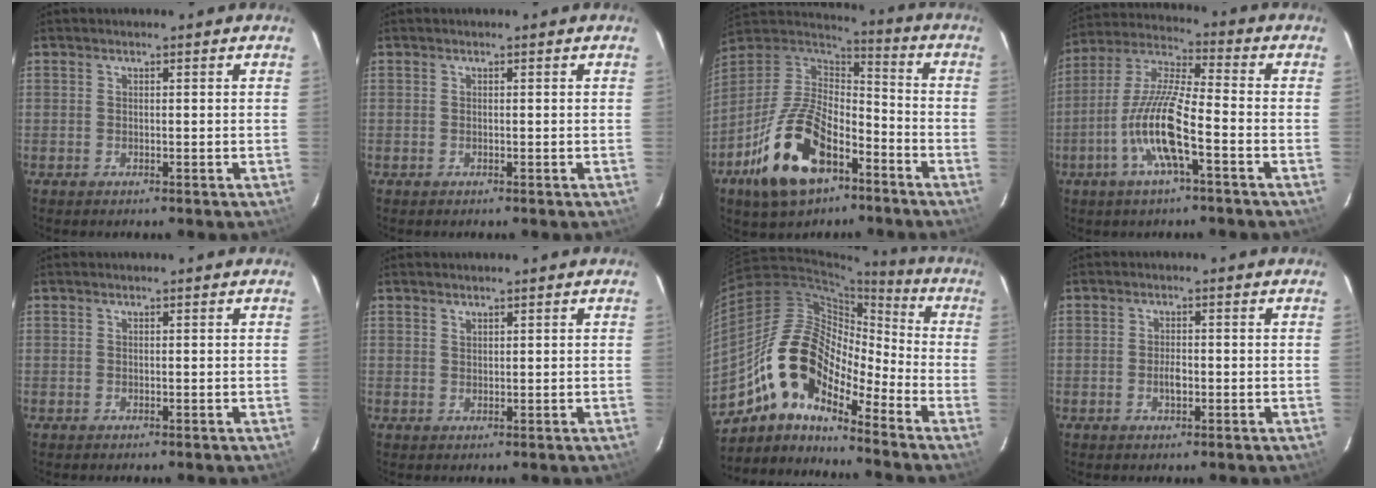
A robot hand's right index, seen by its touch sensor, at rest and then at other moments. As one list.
[{"total": 0.0}, {"total": 20.7, "force": [-10.4, 10.7, 14.3], "torque": [-0.306, -0.007, -0.182]}, {"total": 12.6, "force": [-4.8, 1.9, 11.5], "torque": [-0.237, -0.003, -0.098]}, {"total": 0.0}, {"total": 0.9, "force": [0.7, 0.4, 0.1], "torque": [-0.003, 0.001, 0.014]}, {"total": 15.1, "force": [-10.8, 6.1, 8.8], "torque": [-0.143, 0.006, -0.218]}, {"total": 2.3, "force": [-0.6, 1.2, 1.8], "torque": [-0.034, 0.000, -0.011]}]